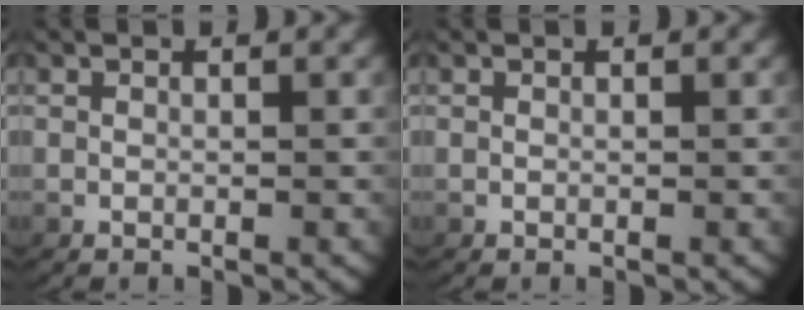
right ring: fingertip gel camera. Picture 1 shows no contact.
{"total": 0.0}